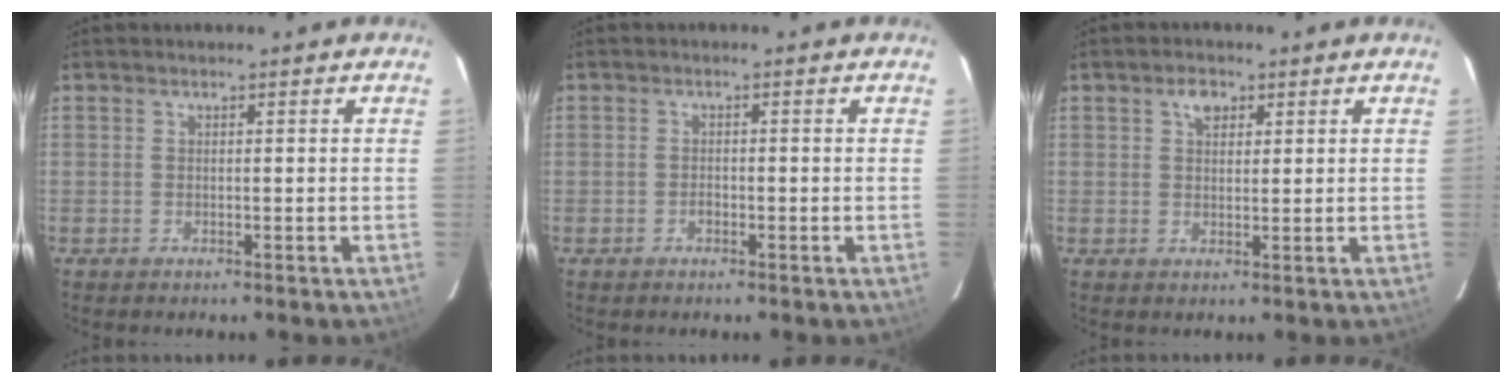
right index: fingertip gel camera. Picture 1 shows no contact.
{"total": 0.9, "force": [-0.6, 0.6, 0.4], "torque": [-0.008, 0.004, -0.010]}
{"total": 2.9, "force": [1.4, 2.0, 1.7], "torque": [-0.025, 0.010, 0.024]}